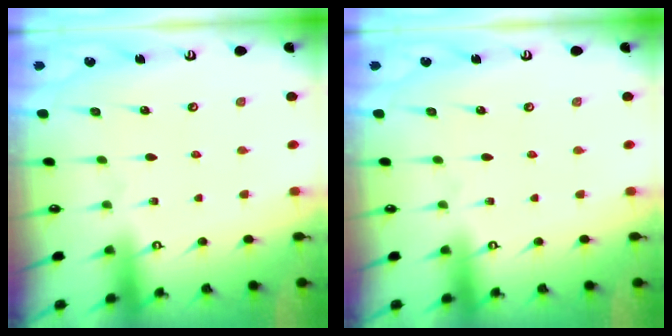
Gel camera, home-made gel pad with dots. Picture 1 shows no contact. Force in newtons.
{"total": 0.0}